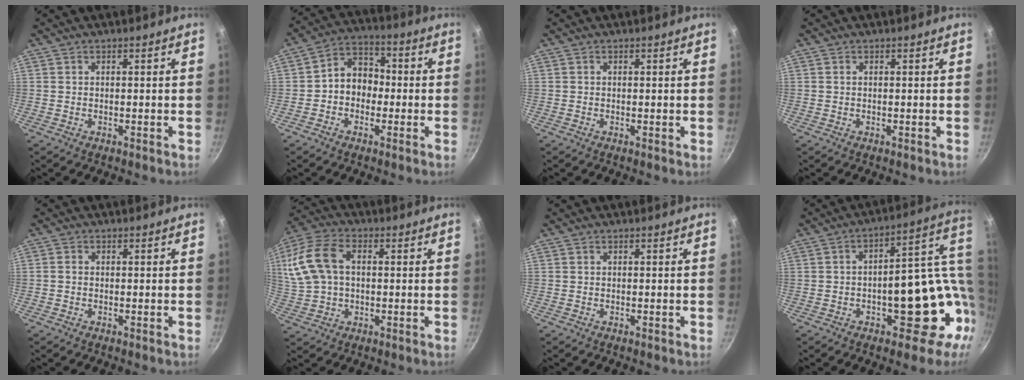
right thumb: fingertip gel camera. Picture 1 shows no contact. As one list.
[{"total": 8.0, "force": [-1.0, 6.5, 4.6], "torque": [-0.033, 0.031, -0.033]}, {"total": 0.0}, {"total": 0.0}, {"total": 0.8, "force": [-0.2, 0.7, 0.4], "torque": [-0.007, 0.004, -0.004]}, {"total": 13.9, "force": [2.3, 9.1, 10.3], "torque": [-0.216, 0.022, 0.037]}, {"total": 0.0}, {"total": 18.8, "force": [-1.5, 10.5, 15.5], "torque": [-0.132, 0.036, -0.001]}]